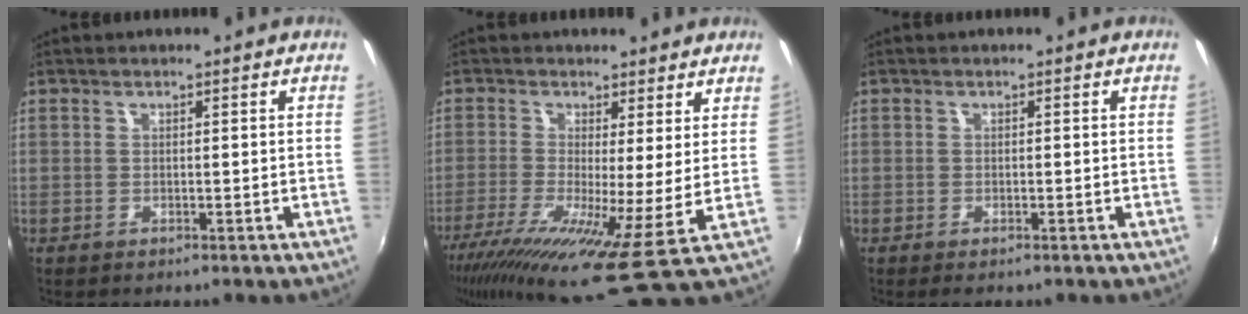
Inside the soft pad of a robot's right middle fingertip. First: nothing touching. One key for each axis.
{"total": 12.5, "fx": -2.5, "fy": 1.7, "fz": 12.1, "tx": -0.235, "ty": -0.042, "tz": -0.054}
{"total": 1.1, "fx": -0.9, "fy": 0.5, "fz": 0.5, "tx": -0.010, "ty": -0.005, "tz": -0.017}